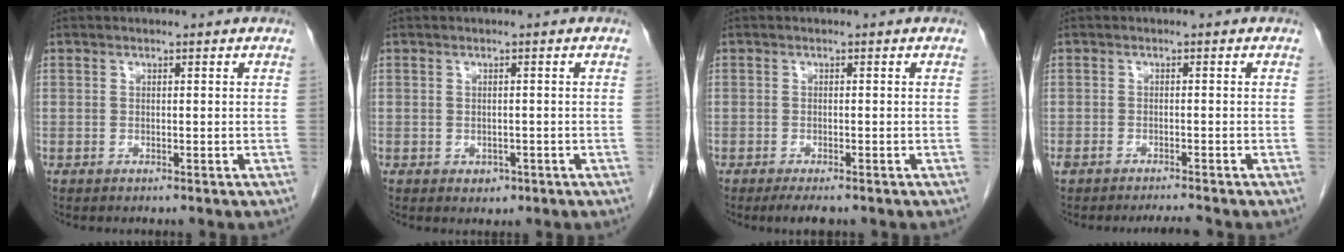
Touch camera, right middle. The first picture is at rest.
{"total": 1.5, "force": [-0.6, 1.2, 0.7], "torque": [-0.011, 0.002, -0.002]}
{"total": 3.0, "force": [-2.2, 0.8, 1.9], "torque": [-0.027, -0.006, -0.032]}
{"total": 2.5, "force": [-2.3, -0.3, 0.9], "torque": [-0.020, -0.004, -0.038]}